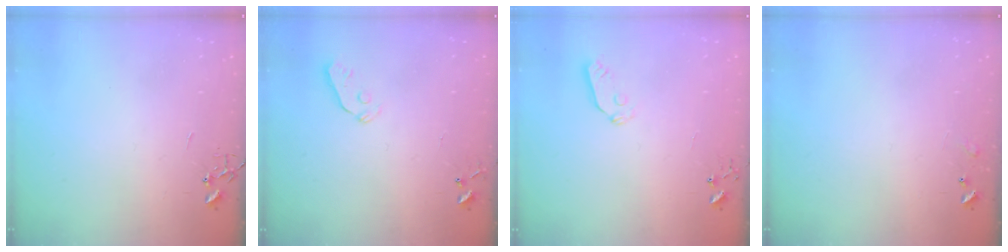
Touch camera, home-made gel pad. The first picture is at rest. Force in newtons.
{"total": 3.2, "press": 3.1, "slide": 0.6}
{"total": 5.0, "press": 4.9, "slide": 0.6}
{"total": 5.9, "press": 5.9, "slide": 0.9}